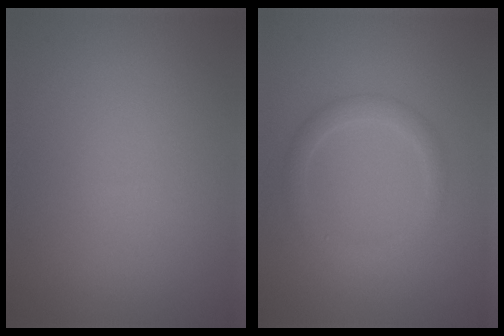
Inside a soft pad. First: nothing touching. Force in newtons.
{"total": 1.9, "press": 1.9, "slide": 0.1}